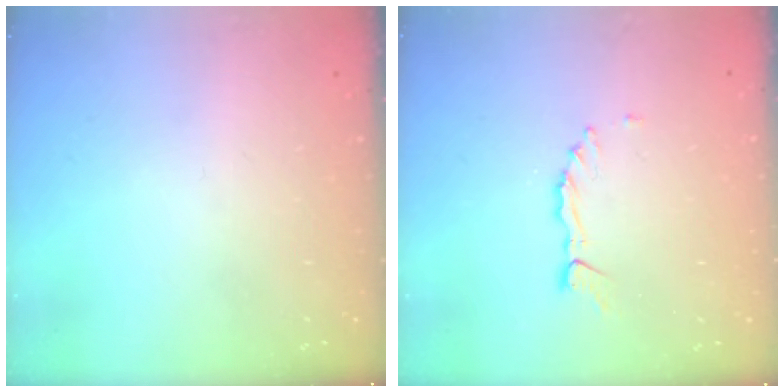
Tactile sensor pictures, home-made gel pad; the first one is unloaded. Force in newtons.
{"total": 0.9, "press": 0.9, "slide": 0.1}